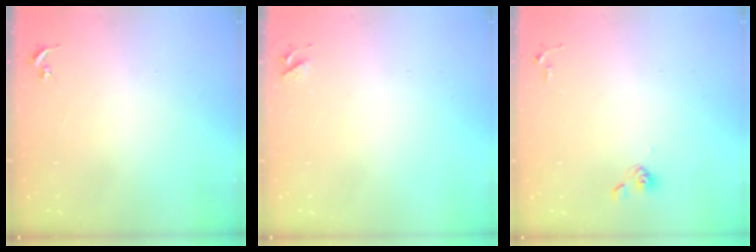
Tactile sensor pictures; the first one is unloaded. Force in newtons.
{"total": 3.6, "press": 3.5, "slide": 0.6}
{"total": 5.7, "press": 5.3, "slide": 2.1}